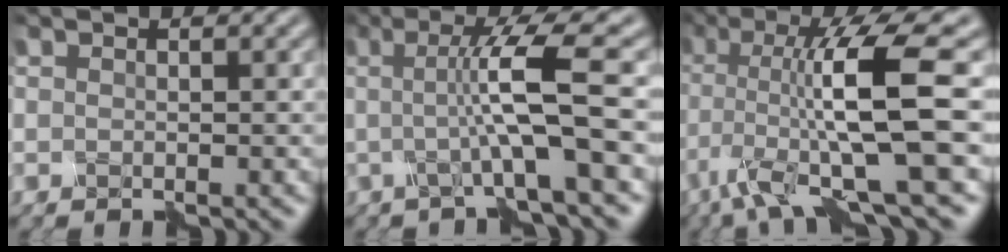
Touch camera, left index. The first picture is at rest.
{"total": 6.5, "force": [-0.5, 0.6, 6.4], "torque": [-0.109, 0.001, -0.012]}
{"total": 11.0, "force": [-2.0, 1.8, 10.6], "torque": [-0.183, 0.007, -0.036]}